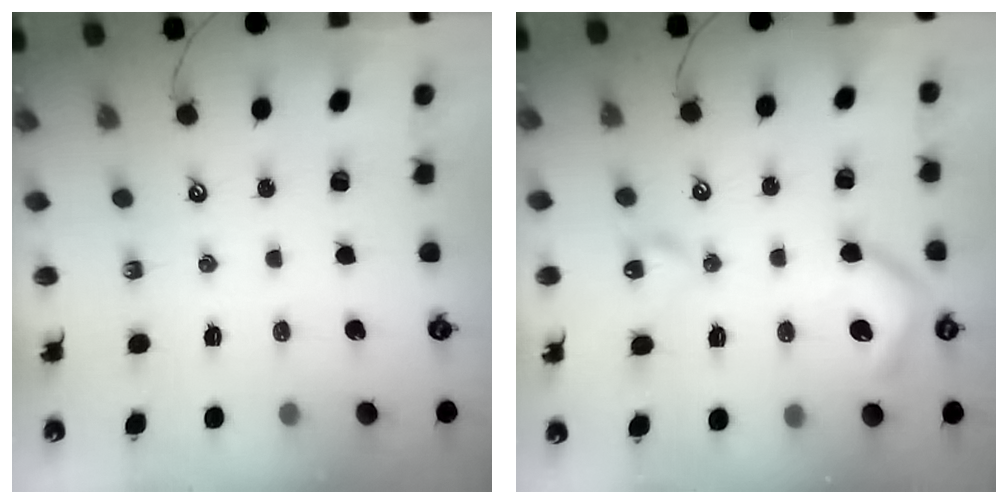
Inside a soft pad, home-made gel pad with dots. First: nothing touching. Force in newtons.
{"total": 11.3, "press": 11.2, "slide": 1.0}